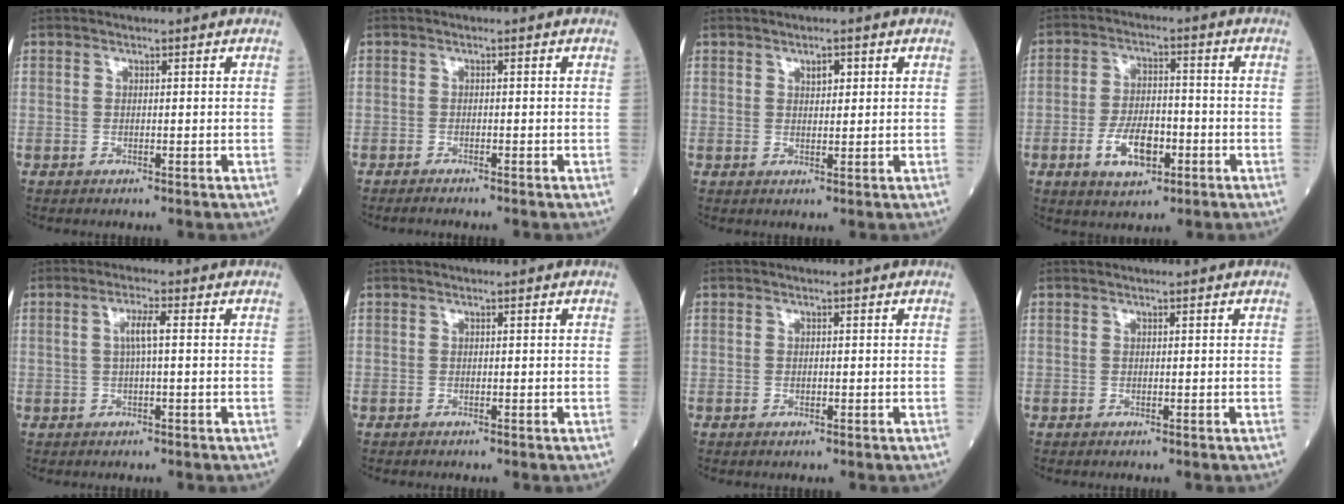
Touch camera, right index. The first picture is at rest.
{"total": 1.7, "force": [-1.6, -0.1, 0.6], "torque": [-0.012, -0.002, -0.025]}
{"total": 1.7, "force": [0.9, 0.8, 1.3], "torque": [-0.019, -0.001, 0.015]}
{"total": 8.1, "force": [-3.0, 3.8, 6.4], "torque": [-0.123, 0.004, -0.051]}
{"total": 3.1, "force": [0.3, 0.2, 3.1], "torque": [-0.061, 0.005, 0.007]}
{"total": 0.0}
{"total": 0.6, "force": [-0.2, 0.4, 0.5], "torque": [-0.010, 0.000, -0.004]}
{"total": 0.0}